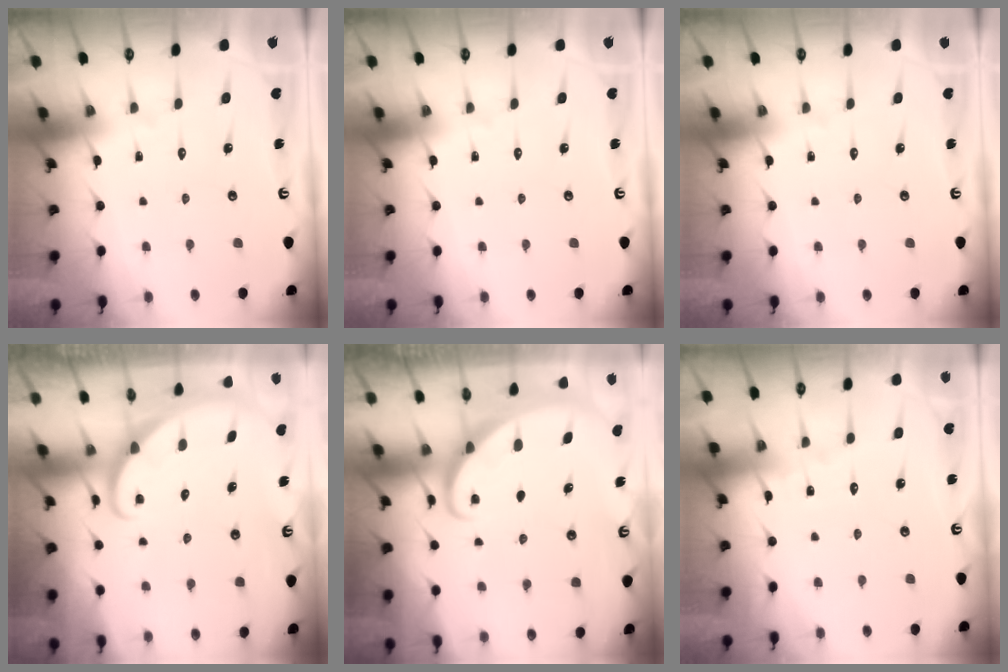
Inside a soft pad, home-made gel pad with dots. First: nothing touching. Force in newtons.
{"total": 0.0}
{"total": 0.0}
{"total": 1.6, "press": 1.6, "slide": 0.0}
{"total": 1.8, "press": 1.8, "slide": 0.2}
{"total": 3.6, "press": 3.6, "slide": 0.3}